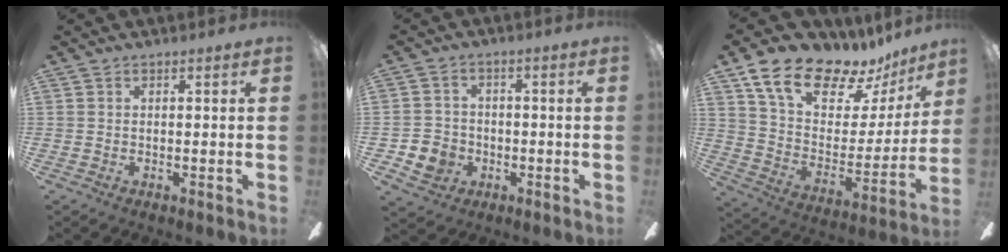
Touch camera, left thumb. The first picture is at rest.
{"total": 5.8, "force": [-1.9, 5.2, 1.5], "torque": [-0.041, 0.013, -0.036]}
{"total": 18.2, "force": [13.5, 8.4, 8.7], "torque": [-0.145, -0.098, 0.236]}